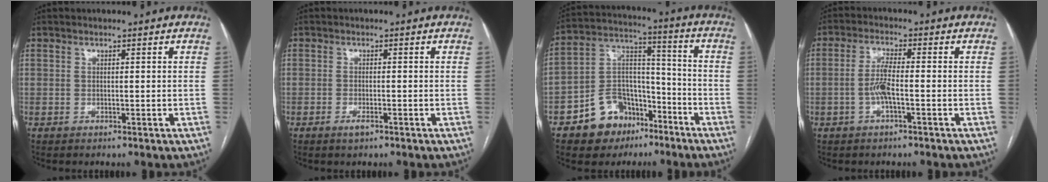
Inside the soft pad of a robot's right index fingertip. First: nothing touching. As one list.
[{"total": 1.5, "force": [-1.0, 0.3, 1.1], "torque": [-0.020, -0.001, -0.016]}, {"total": 12.5, "force": [-7.5, 8.7, 4.9], "torque": [-0.089, 0.046, -0.122]}, {"total": 4.1, "force": [-1.2, 0.4, 3.9], "torque": [-0.082, 0.005, -0.023]}]